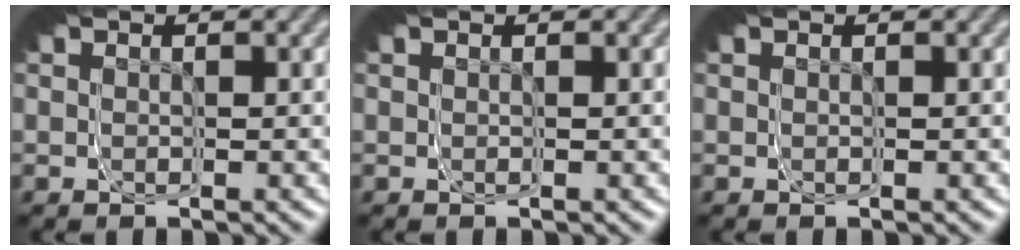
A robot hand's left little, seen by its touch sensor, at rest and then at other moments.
{"total": 0.7, "force": [0.0, -0.6, -0.3], "torque": [0.004, 0.000, 0.001]}
{"total": 0.0}